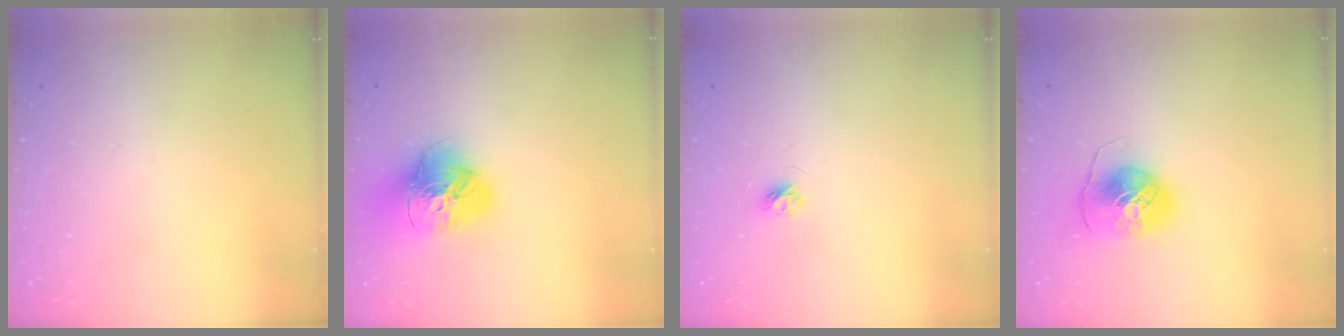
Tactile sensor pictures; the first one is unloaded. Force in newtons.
{"total": 18.0, "press": 17.9, "slide": 2.0}
{"total": 3.7, "press": 3.7, "slide": 0.4}
{"total": 8.1, "press": 8.0, "slide": 1.2}